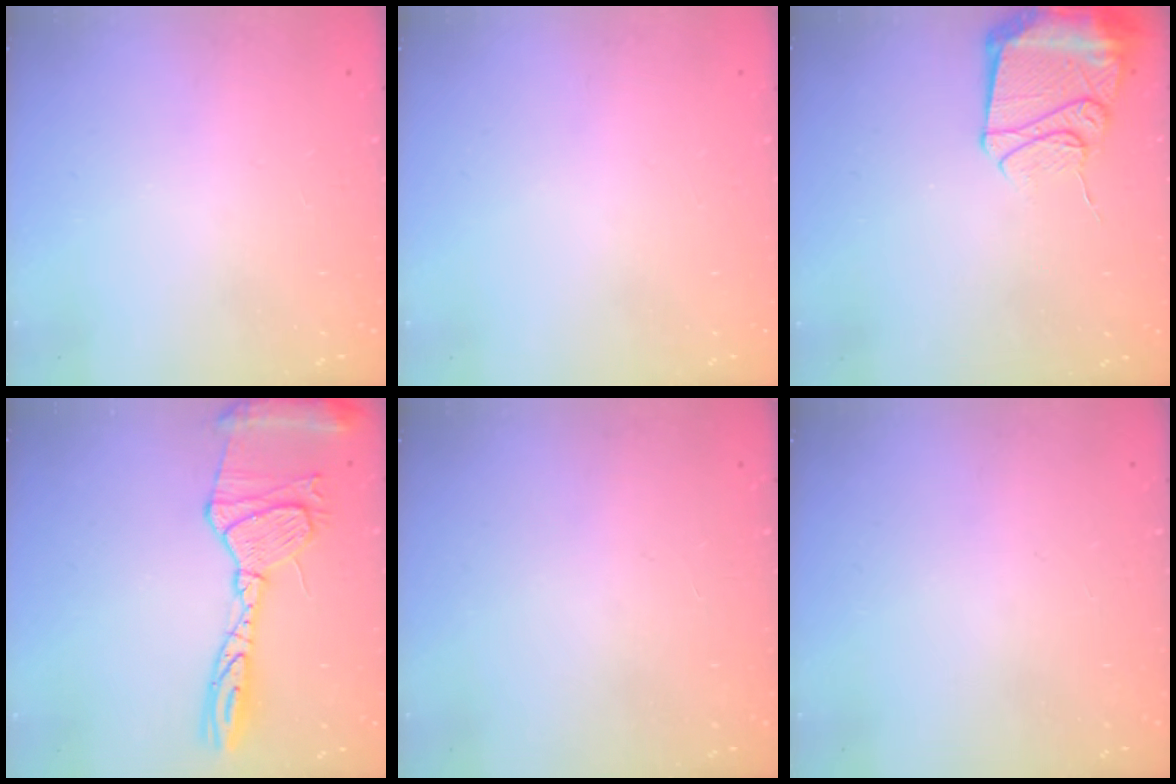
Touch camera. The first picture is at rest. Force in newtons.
{"total": 0.0}
{"total": 12.8, "press": 12.8, "slide": 1.1}
{"total": 17.8, "press": 17.7, "slide": 1.5}
{"total": 0.0}
{"total": 0.0}